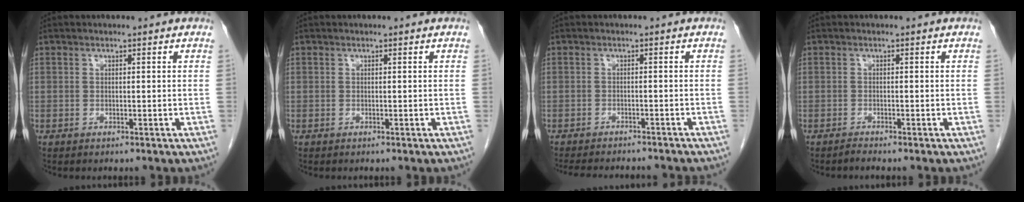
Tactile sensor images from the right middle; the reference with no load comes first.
{"total": 0.0}
{"total": 11.4, "force": [-10.4, 2.3, 4.2], "torque": [-0.065, -0.007, -0.130]}
{"total": 0.7, "force": [-0.7, -0.2, 0.1], "torque": [-0.002, -0.001, -0.013]}